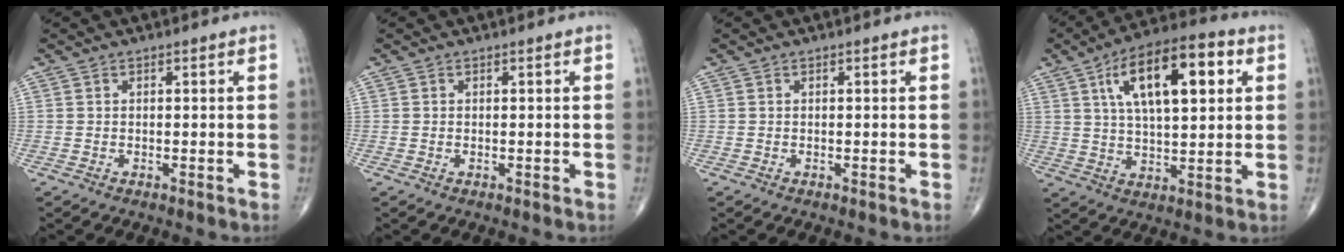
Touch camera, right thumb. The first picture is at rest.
{"total": 0.0}
{"total": 0.0}
{"total": 17.4, "force": [5.8, 7.2, 14.8], "torque": [-0.225, 0.005, 0.089]}